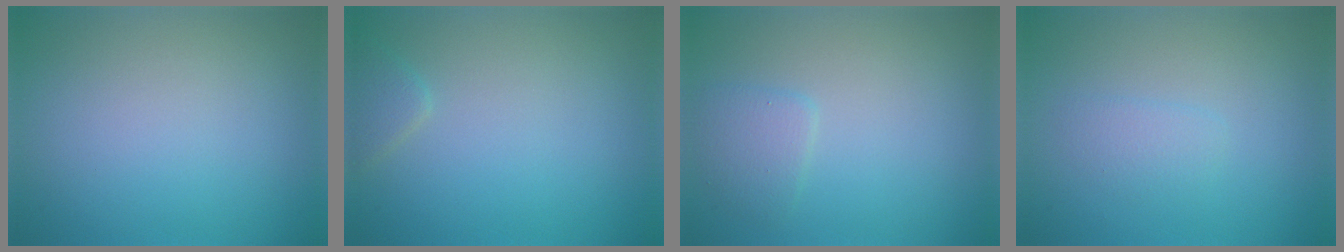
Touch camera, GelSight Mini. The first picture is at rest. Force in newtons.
{"total": 1.3, "press": 1.3, "slide": 0.1}
{"total": 1.6, "press": 1.6, "slide": 0.0}
{"total": 1.2, "press": 1.2, "slide": 0.0}